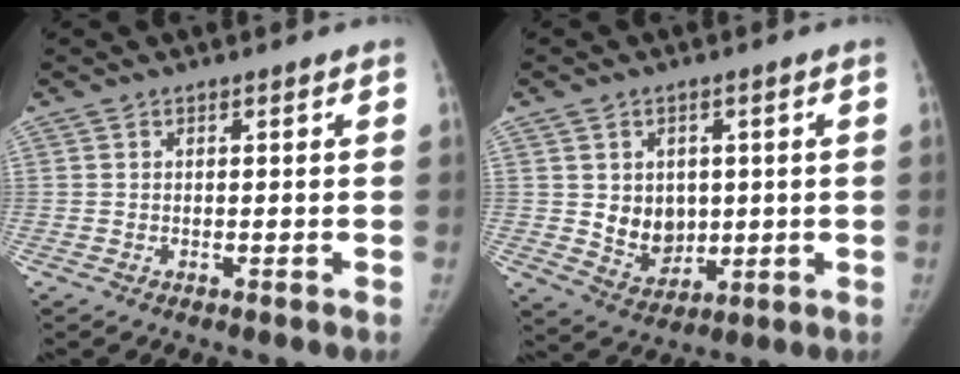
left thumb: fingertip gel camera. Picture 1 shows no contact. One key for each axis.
{"total": 7.9, "fx": 0.7, "fy": 6.3, "fz": 4.7, "tx": -0.037, "ty": -0.013, "tz": 0.029}